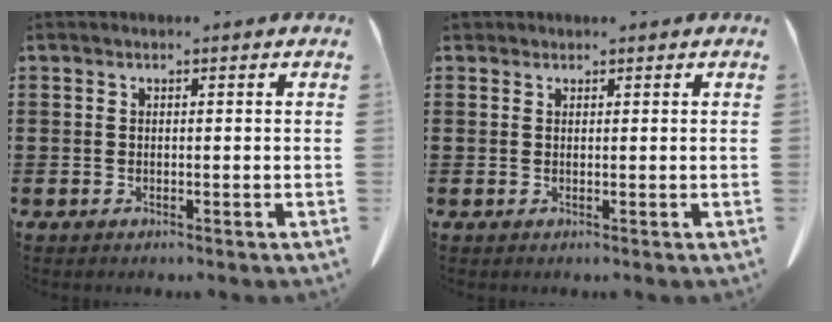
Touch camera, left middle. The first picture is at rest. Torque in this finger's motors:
{"motor_torque": [0.90, 0.99, -0.04, -0.01]}